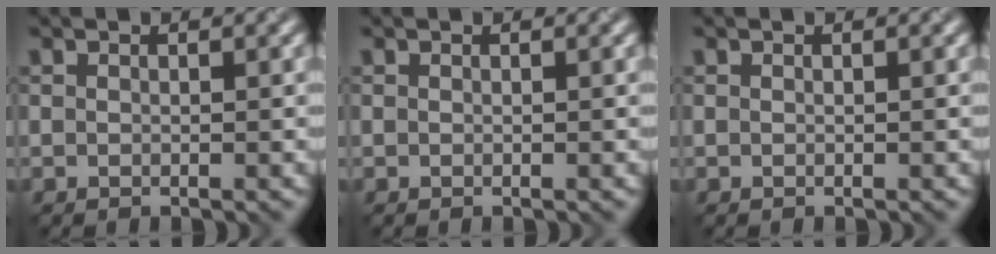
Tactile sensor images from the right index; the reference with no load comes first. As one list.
[{"total": 0.0}, {"total": 0.0}]